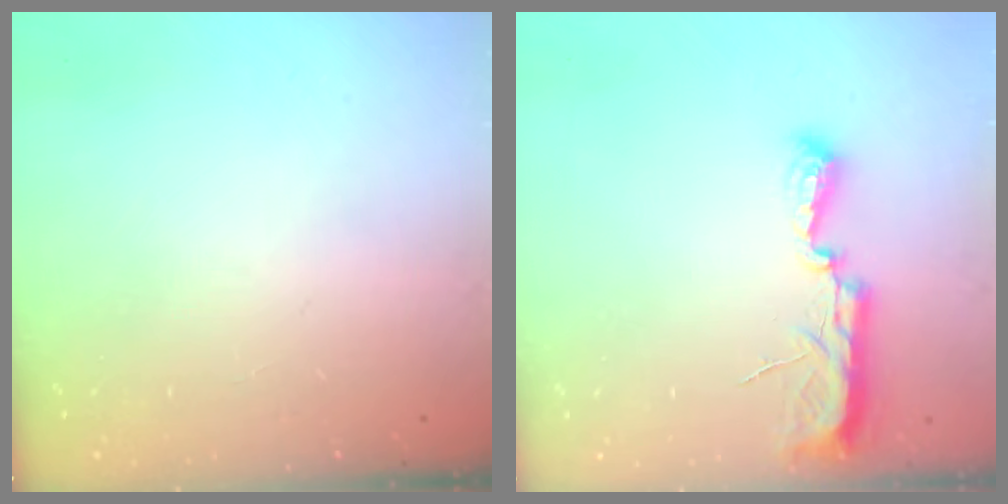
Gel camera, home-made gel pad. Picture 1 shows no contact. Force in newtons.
{"total": 10.3, "press": 8.9, "slide": 5.2}